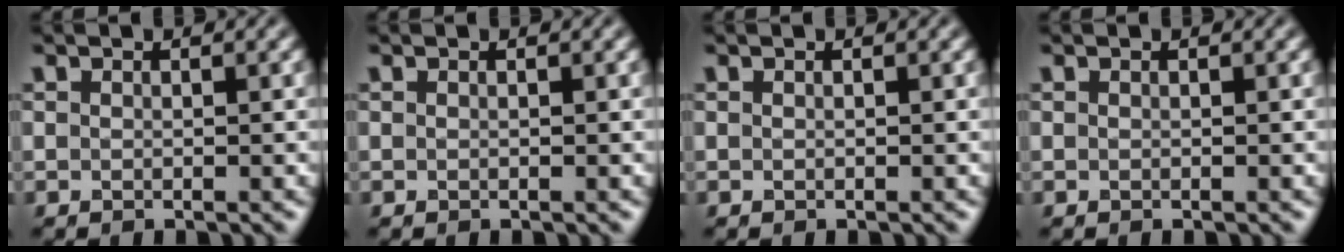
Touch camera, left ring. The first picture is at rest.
{"total": 0.0}
{"total": 0.0}
{"total": 0.0}